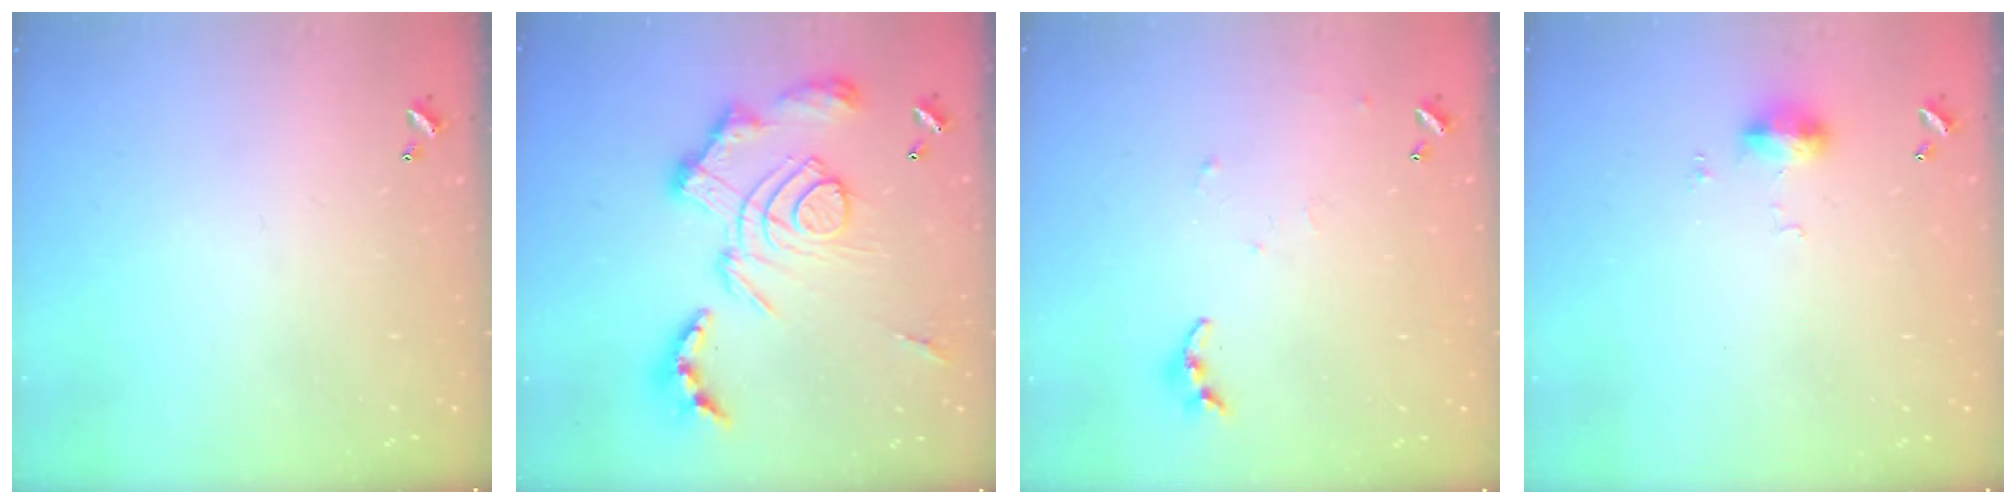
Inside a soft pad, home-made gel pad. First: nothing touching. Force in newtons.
{"total": 3.3, "press": 2.6, "slide": 2.0}
{"total": 4.7, "press": 4.7, "slide": 0.5}
{"total": 5.6, "press": 5.5, "slide": 0.8}